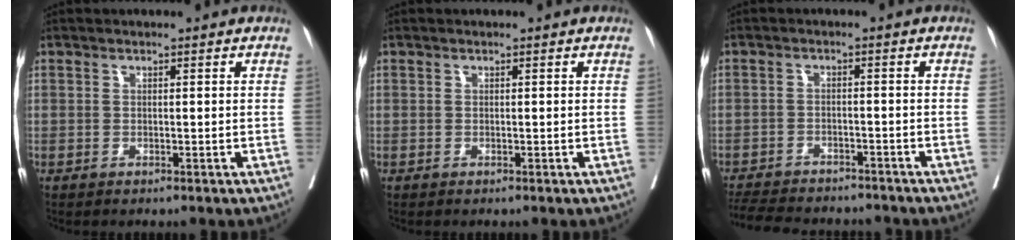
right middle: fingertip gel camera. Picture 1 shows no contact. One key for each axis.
{"total": 0.0}
{"total": 13.9, "fx": -12.7, "fy": 2.2, "fz": 5.2, "tx": -0.113, "ty": -0.017, "tz": -0.186}